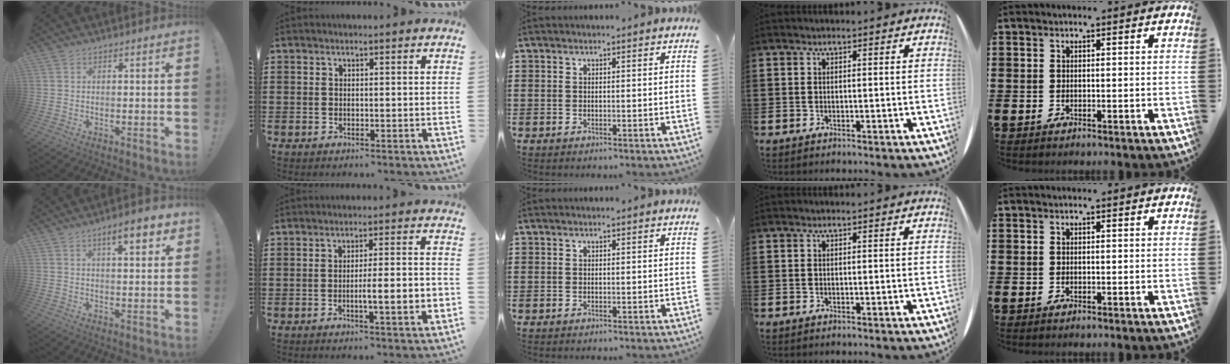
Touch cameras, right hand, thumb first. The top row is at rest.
{"thumb": {"total": 7.9, "force": [4.0, 2.1, 6.5], "torque": [-0.081, -0.016, 0.059]}, "index": {"total": 6.3, "force": [-1.7, 0.4, 6.0], "torque": [-0.090, -0.009, -0.031]}}